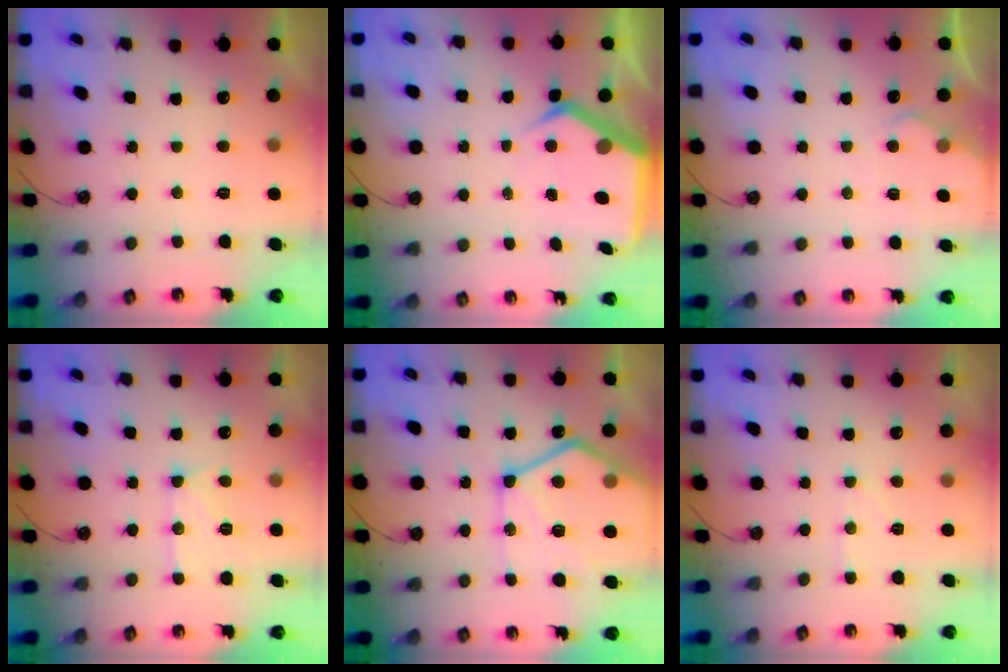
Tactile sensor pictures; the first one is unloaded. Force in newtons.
{"total": 6.9, "press": 6.8, "slide": 0.8}
{"total": 4.1, "press": 4.0, "slide": 0.5}
{"total": 11.9, "press": 11.9, "slide": 1.1}
{"total": 21.8, "press": 21.7, "slide": 2.3}
{"total": 6.1, "press": 6.0, "slide": 0.9}